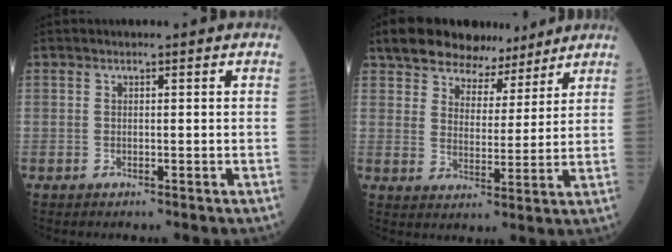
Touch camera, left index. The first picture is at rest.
{"total": 10.0, "force": [8.1, 4.9, 3.1], "torque": [-0.043, 0.020, 0.130]}